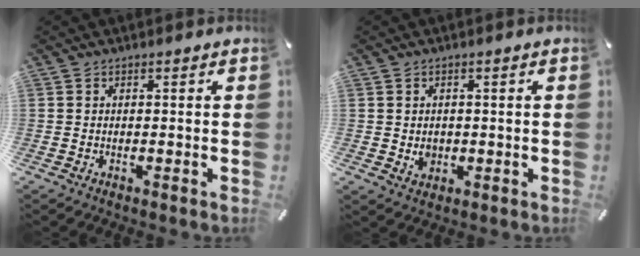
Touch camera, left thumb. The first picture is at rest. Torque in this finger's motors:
{"motor_torque": [-0.01, 0.01, 0.13, 0.08, 0.00]}